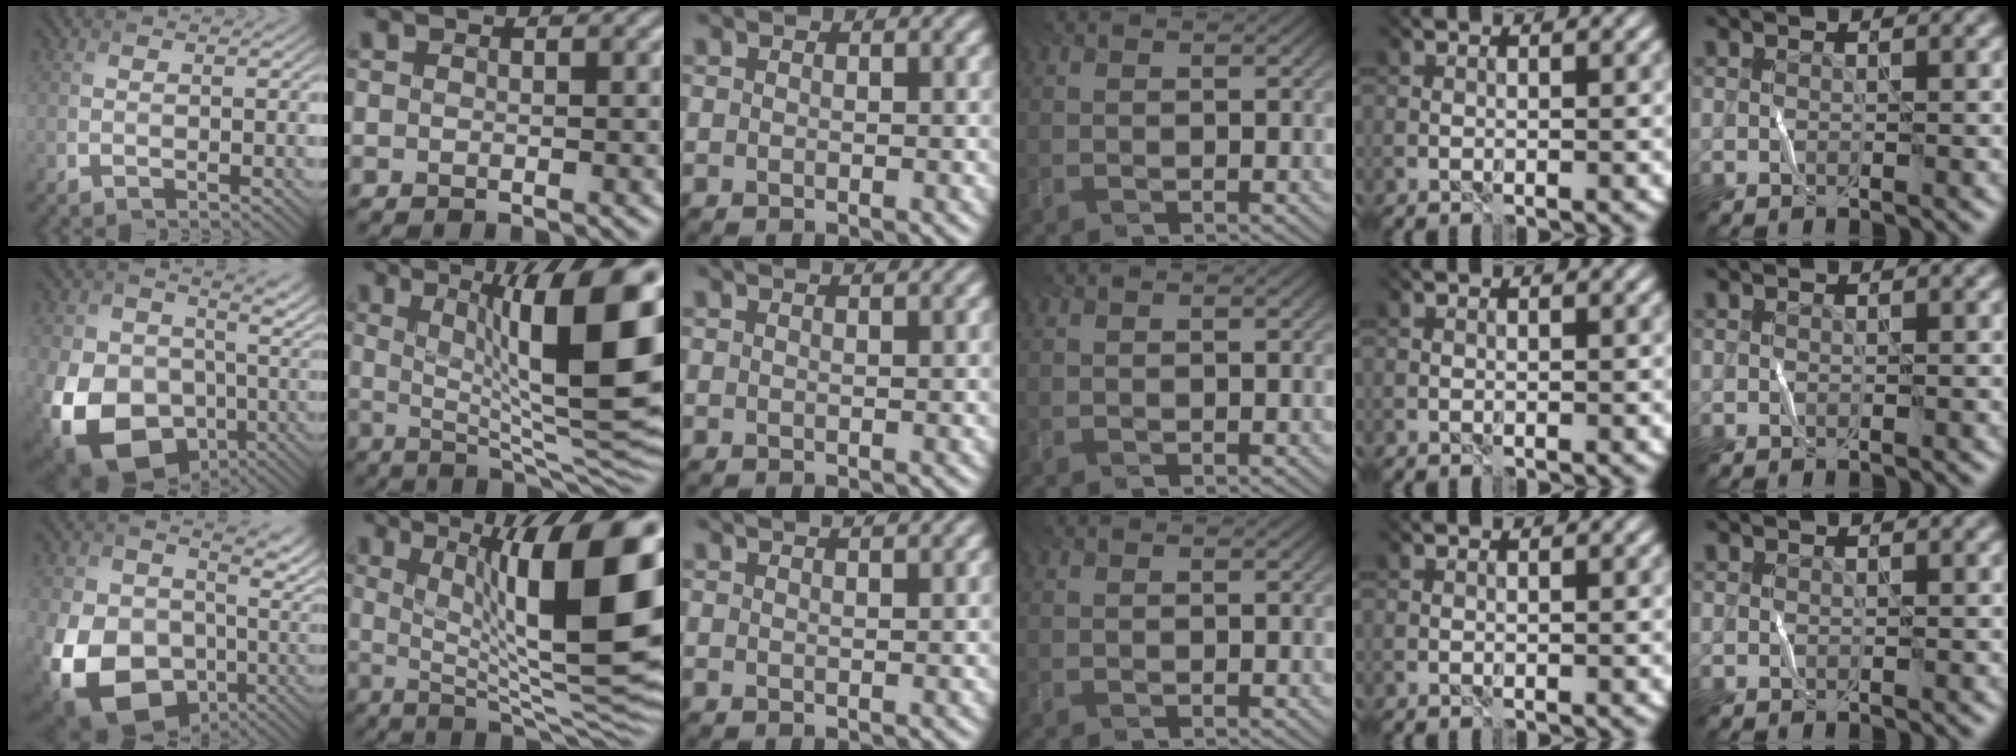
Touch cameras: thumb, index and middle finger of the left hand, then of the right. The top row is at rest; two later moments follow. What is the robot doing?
{"motion": "fold", "object": "bandana"}